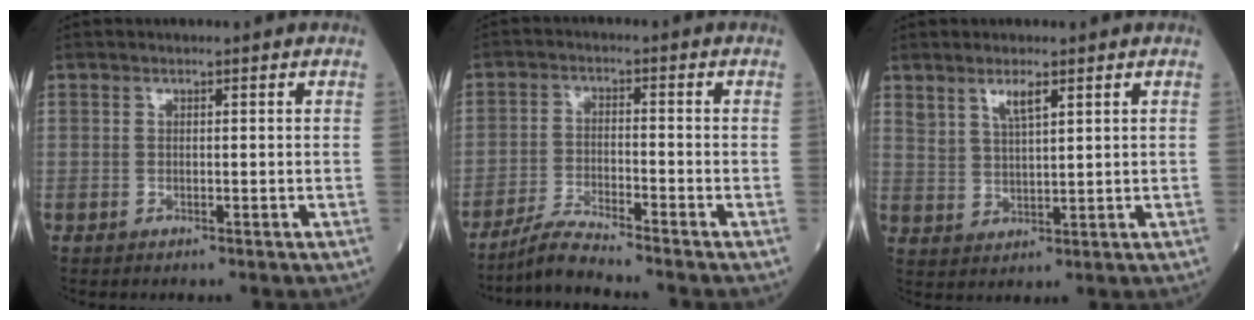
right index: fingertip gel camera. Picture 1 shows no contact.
{"total": 5.3, "force": [-4.9, -1.0, 1.7], "torque": [-0.035, -0.022, -0.096]}
{"total": 3.9, "force": [2.6, 0.9, 2.8], "torque": [-0.061, 0.002, 0.054]}